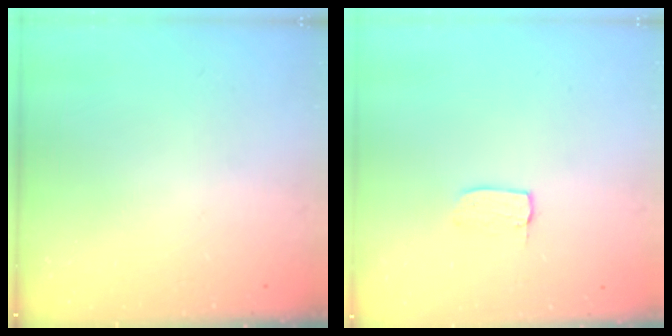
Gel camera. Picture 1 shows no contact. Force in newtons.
{"total": 3.4, "press": 3.4, "slide": 0.1}